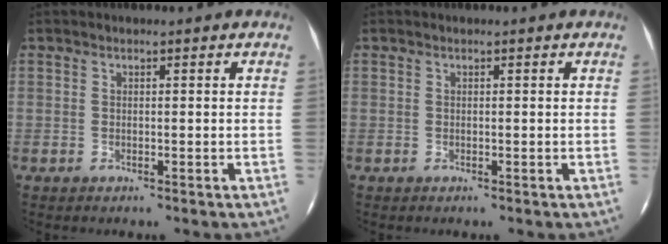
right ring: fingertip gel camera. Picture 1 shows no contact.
{"total": 0.0}